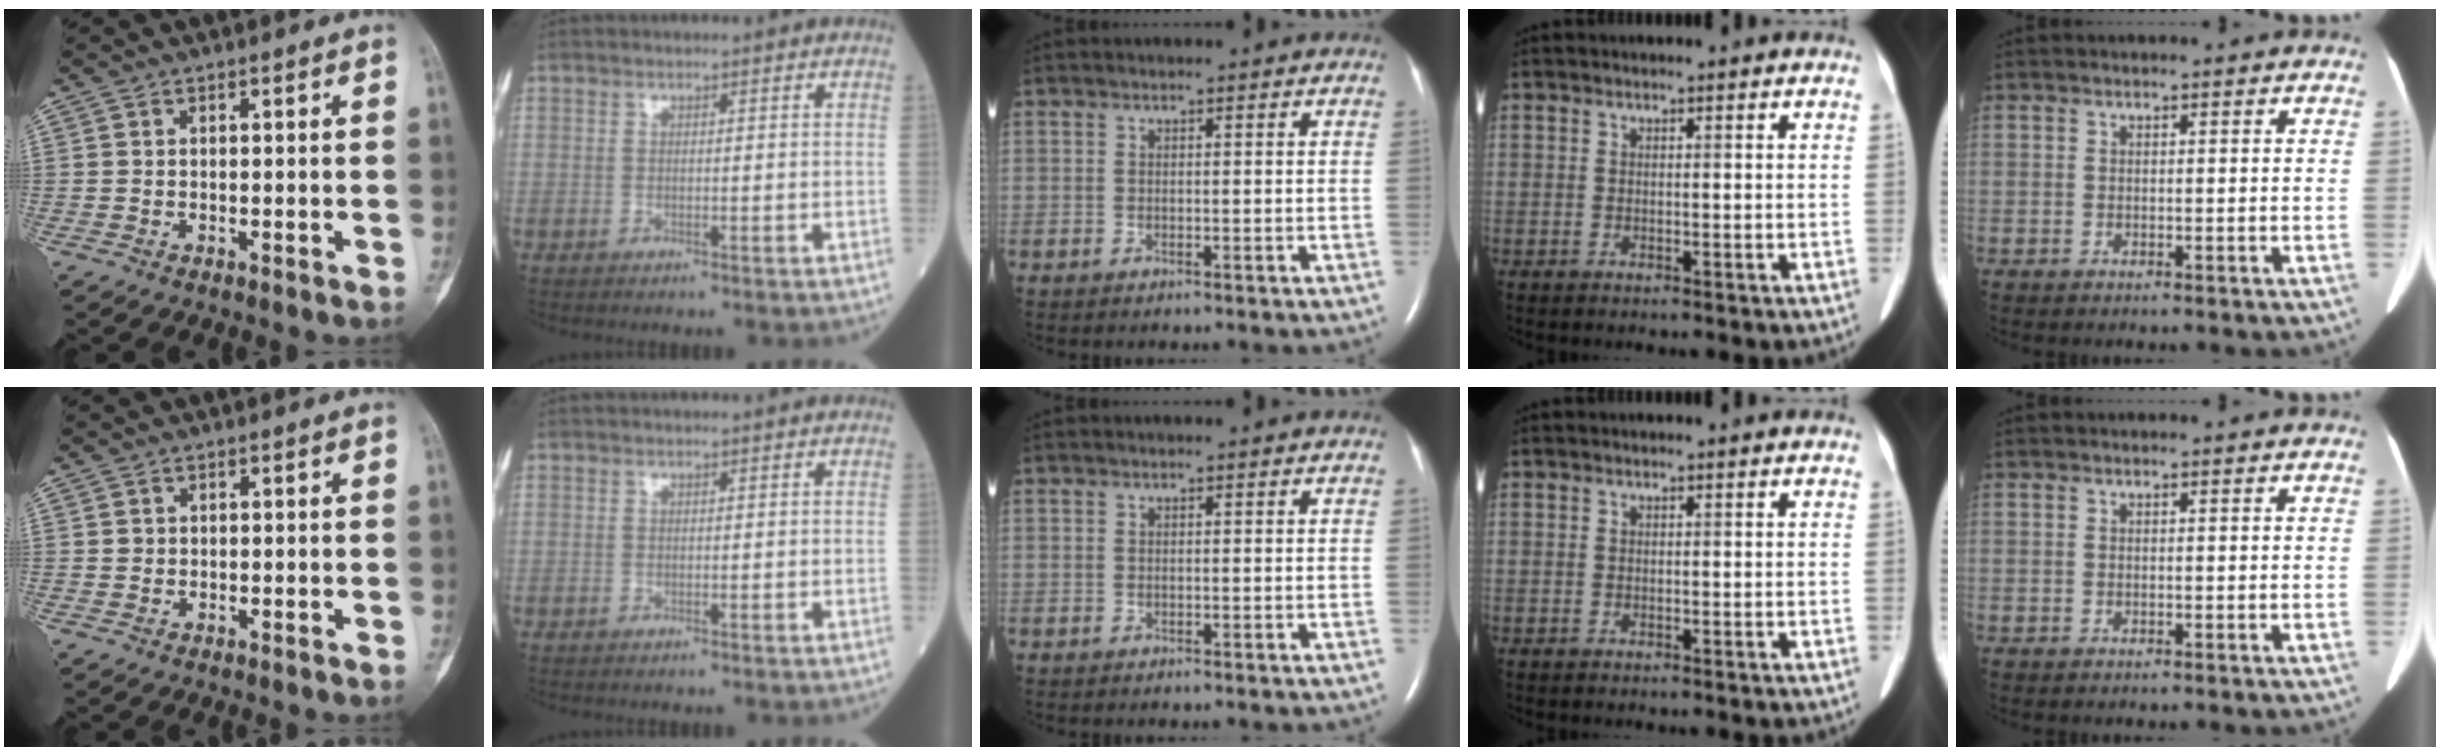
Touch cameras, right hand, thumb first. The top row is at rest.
{"thumb": {"total": 0.7, "force": [0.1, 0.6, 0.1], "torque": [0.002, 0.002, 0.002]}}